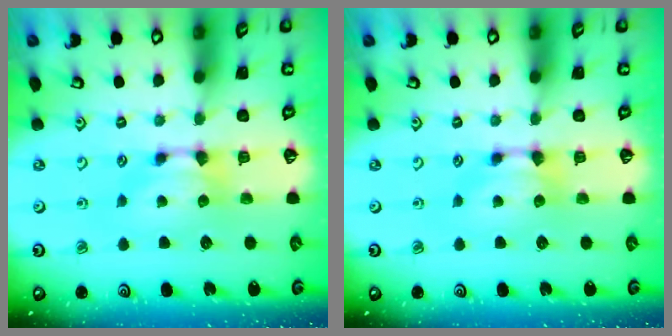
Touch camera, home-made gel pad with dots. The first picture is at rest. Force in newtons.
{"total": 0.0}